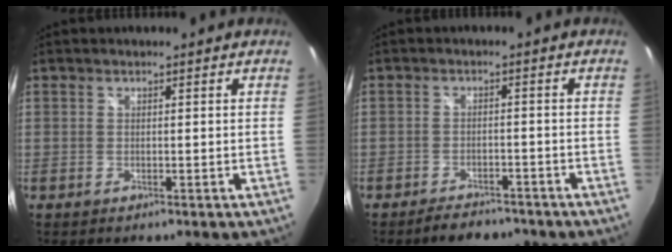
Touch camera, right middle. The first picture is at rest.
{"total": 5.9, "force": [-4.9, 2.4, 2.1], "torque": [-0.047, 0.004, -0.070]}